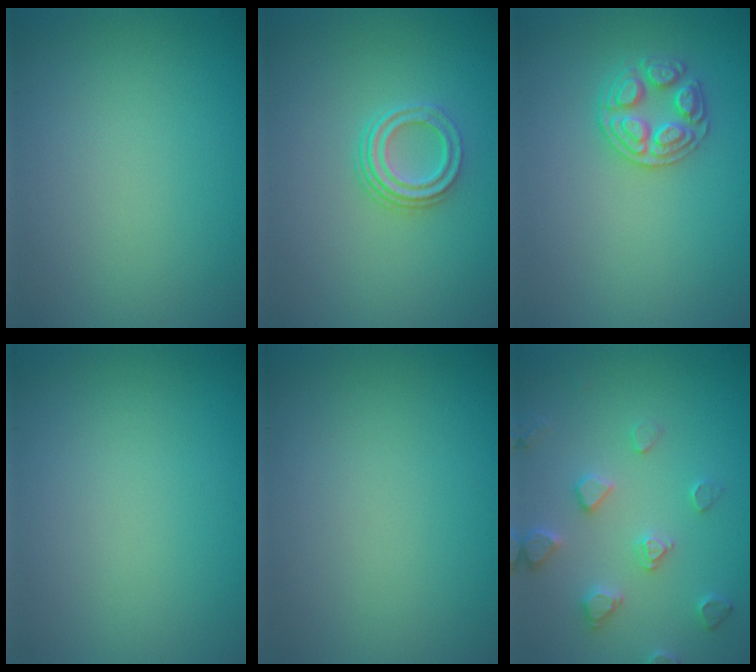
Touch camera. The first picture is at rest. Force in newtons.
{"total": 3.0, "press": 2.2, "slide": 2.1}
{"total": 2.6, "press": 2.6, "slide": 0.2}
{"total": 0.0}
{"total": 0.0}
{"total": 3.2, "press": 3.2, "slide": 0.8}